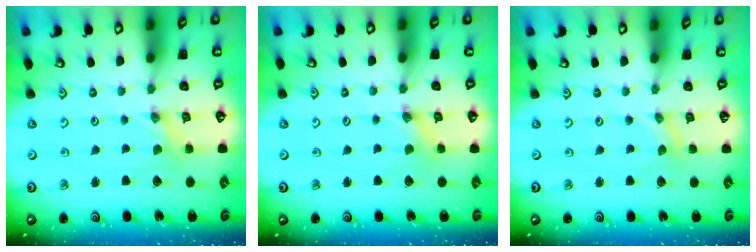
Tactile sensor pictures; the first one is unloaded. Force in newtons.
{"total": 0.8, "press": 0.7, "slide": 0.3}
{"total": 0.0}